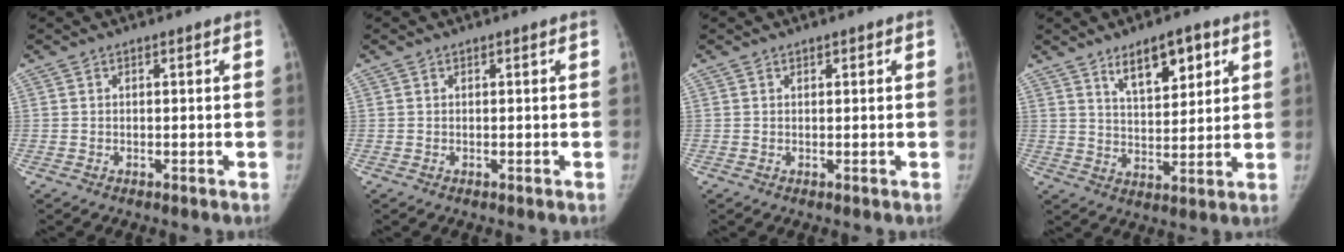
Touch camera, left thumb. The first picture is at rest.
{"total": 0.0}
{"total": 0.6, "force": [0.5, 0.3, 0.3], "torque": [-0.001, -0.002, 0.006]}
{"total": 9.9, "force": [5.5, 4.3, 7.0], "torque": [-0.086, -0.032, 0.094]}